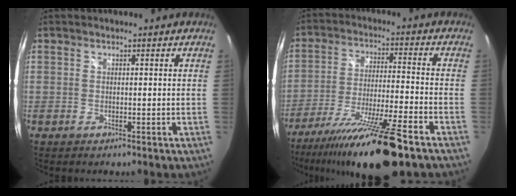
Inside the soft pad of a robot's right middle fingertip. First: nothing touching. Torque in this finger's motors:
{"motor_torque": [1.58, -0.56, 0.56, 0.21]}